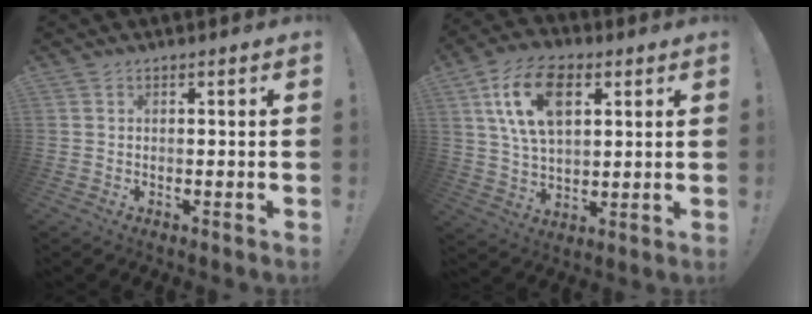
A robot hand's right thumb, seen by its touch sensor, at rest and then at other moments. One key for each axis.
{"total": 17.0, "fx": 6.5, "fy": 10.3, "fz": 11.9, "tx": -0.204, "ty": -0.007, "tz": 0.115}